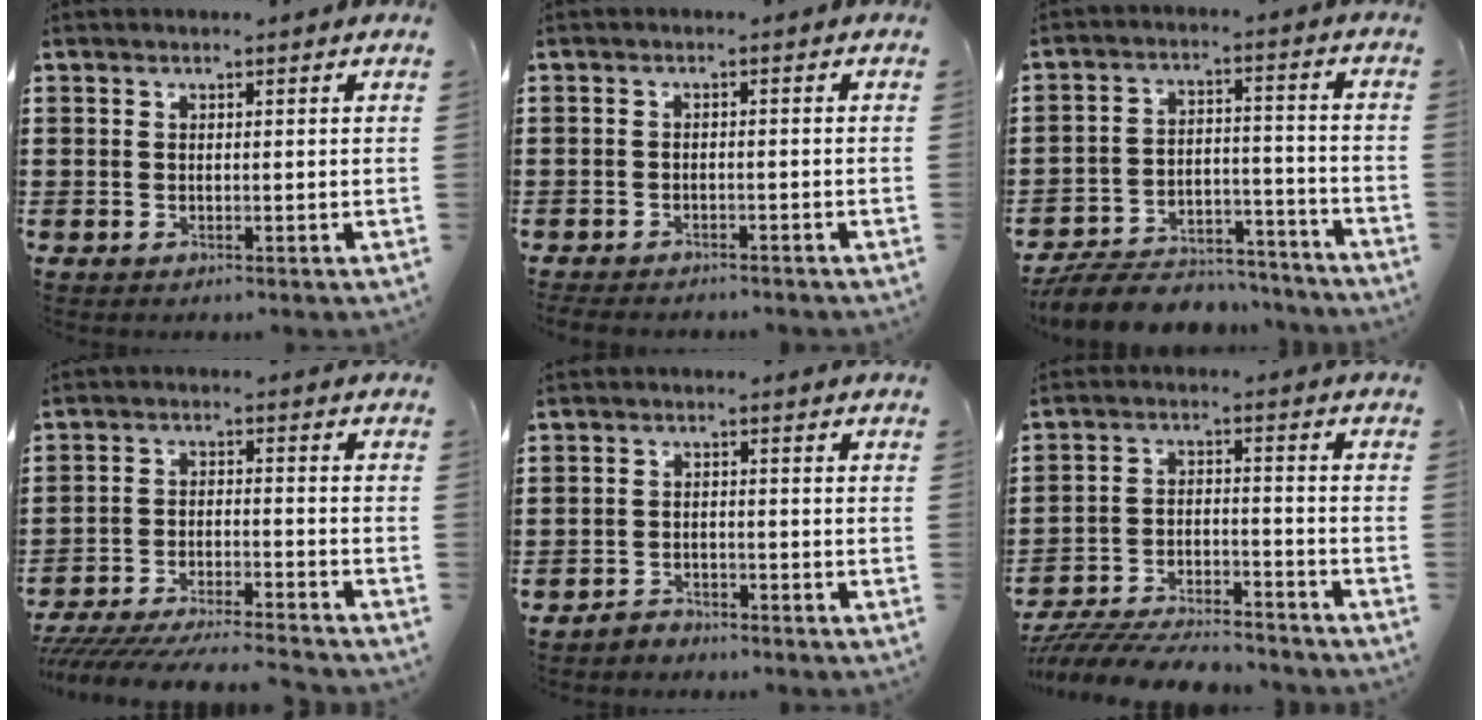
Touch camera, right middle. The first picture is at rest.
{"total": 2.0, "force": [-1.9, 0.2, 0.1], "torque": [-0.008, -0.001, -0.042]}
{"total": 8.2, "force": [-7.7, 1.9, 1.9], "torque": [-0.039, 0.021, -0.151]}
{"total": 6.3, "force": [-6.0, 0.5, 1.7], "torque": [-0.035, -0.002, -0.118]}
{"total": 2.5, "force": [-2.4, 0.7, -0.2], "torque": [-0.004, 0.003, -0.054]}
{"total": 7.3, "force": [-7.0, 1.1, 1.8], "torque": [-0.033, 0.012, -0.136]}